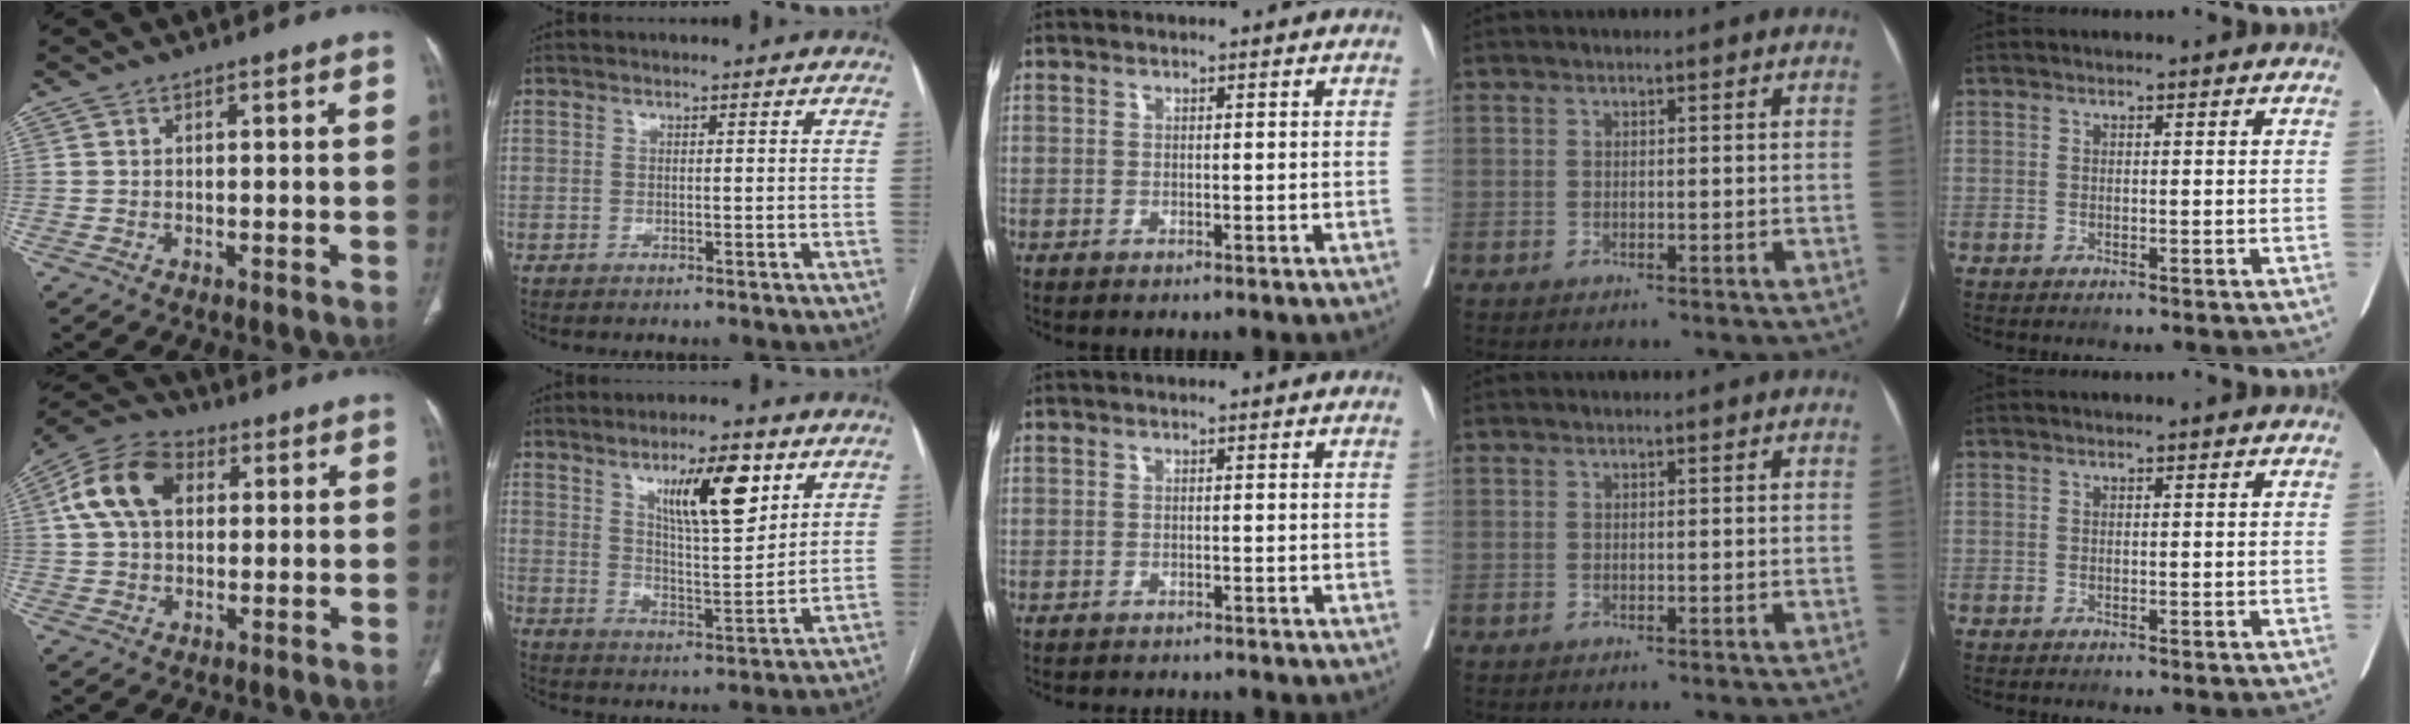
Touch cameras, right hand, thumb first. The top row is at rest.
{"thumb": {"total": 12.7, "force": [3.2, 8.7, 8.8], "torque": [-0.158, 0.022, 0.050]}, "index": {"total": 11.3, "force": [5.9, 2.5, 9.4], "torque": [-0.154, -0.003, 0.101]}, "middle": {"total": 5.8, "force": [-5.4, 1.2, 1.5], "torque": [-0.014, -0.005, -0.070]}}